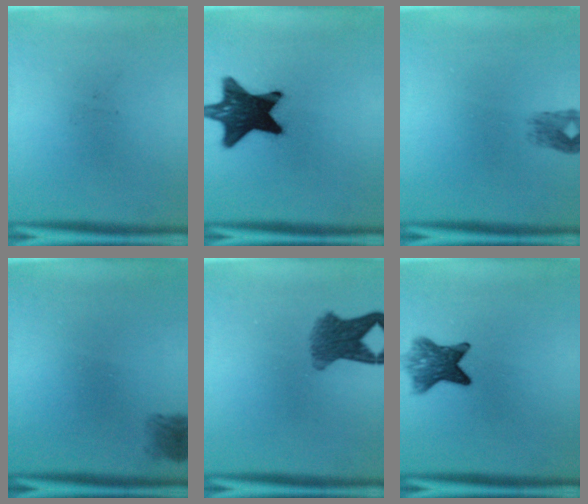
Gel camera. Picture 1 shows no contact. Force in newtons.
{"total": 15.3}
{"total": 2.0}
{"total": 2.1}
{"total": 6.0}
{"total": 6.5}